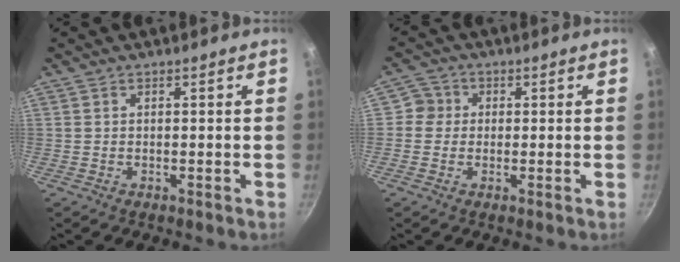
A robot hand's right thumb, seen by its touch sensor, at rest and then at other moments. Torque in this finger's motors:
{"motor_torque": [0.21, -0.01, -0.31, 0.22, -0.03]}